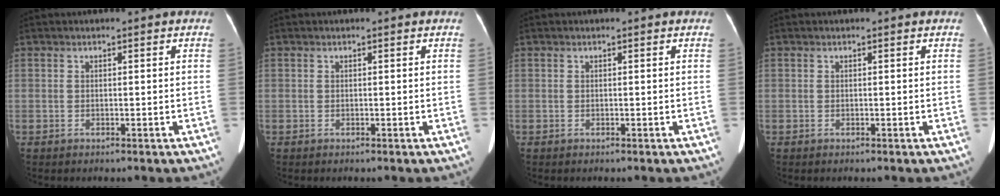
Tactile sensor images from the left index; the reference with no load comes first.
{"total": 0.0}
{"total": 0.0}
{"total": 0.0}